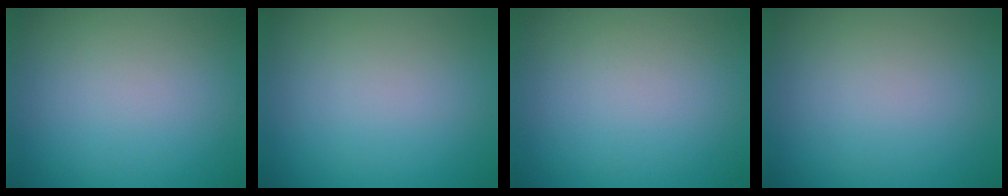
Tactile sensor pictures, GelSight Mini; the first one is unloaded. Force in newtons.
{"total": 0.0}
{"total": 0.0}
{"total": 0.0}